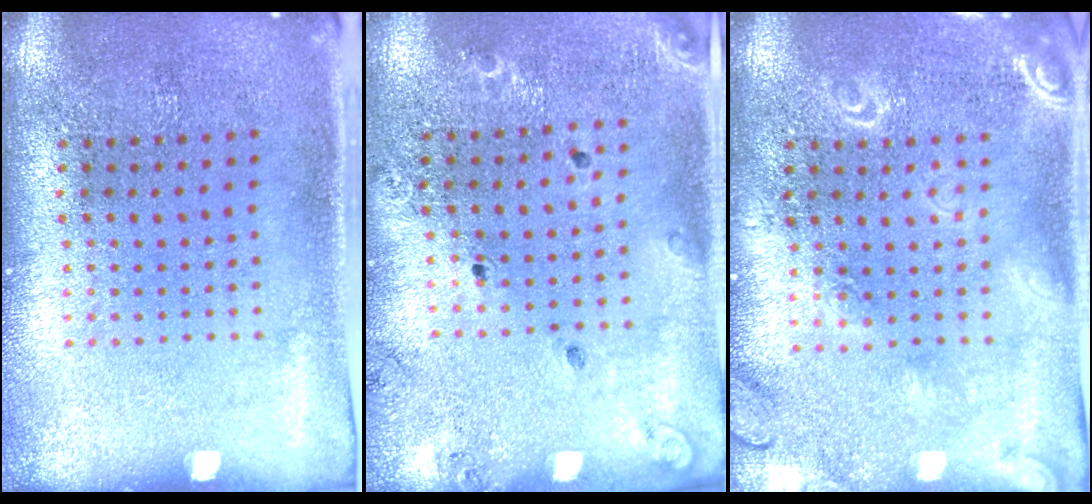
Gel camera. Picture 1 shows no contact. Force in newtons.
{"total": 1.3, "press": 1.3, "slide": 0.2}
{"total": 1.8, "press": 1.8, "slide": 0.2}